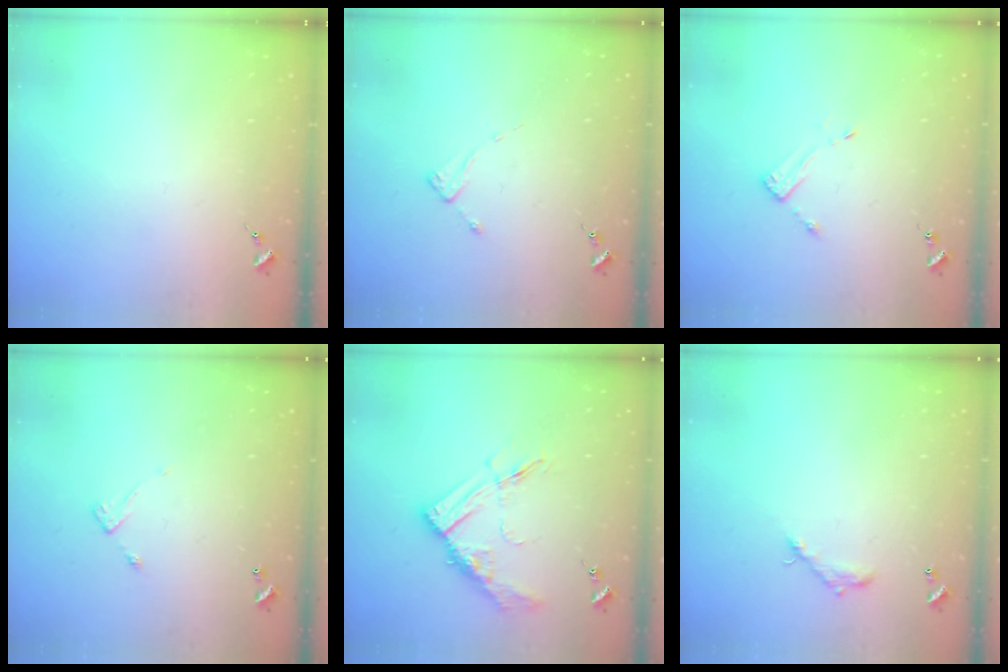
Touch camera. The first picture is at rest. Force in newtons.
{"total": 2.0, "press": 2.0, "slide": 0.3}
{"total": 3.5, "press": 3.5, "slide": 0.1}
{"total": 5.7, "press": 5.7, "slide": 0.5}
{"total": 12.4, "press": 12.4, "slide": 0.9}
{"total": 5.8, "press": 5.8, "slide": 0.3}